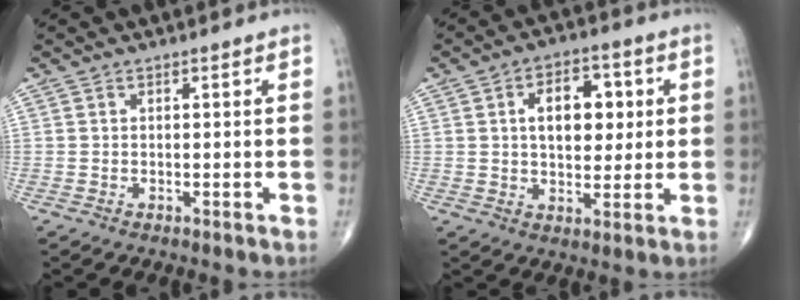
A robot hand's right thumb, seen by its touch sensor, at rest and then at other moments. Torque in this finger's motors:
{"motor_torque": [0.36, 2.27, 1.20, 0.31, 0.06]}